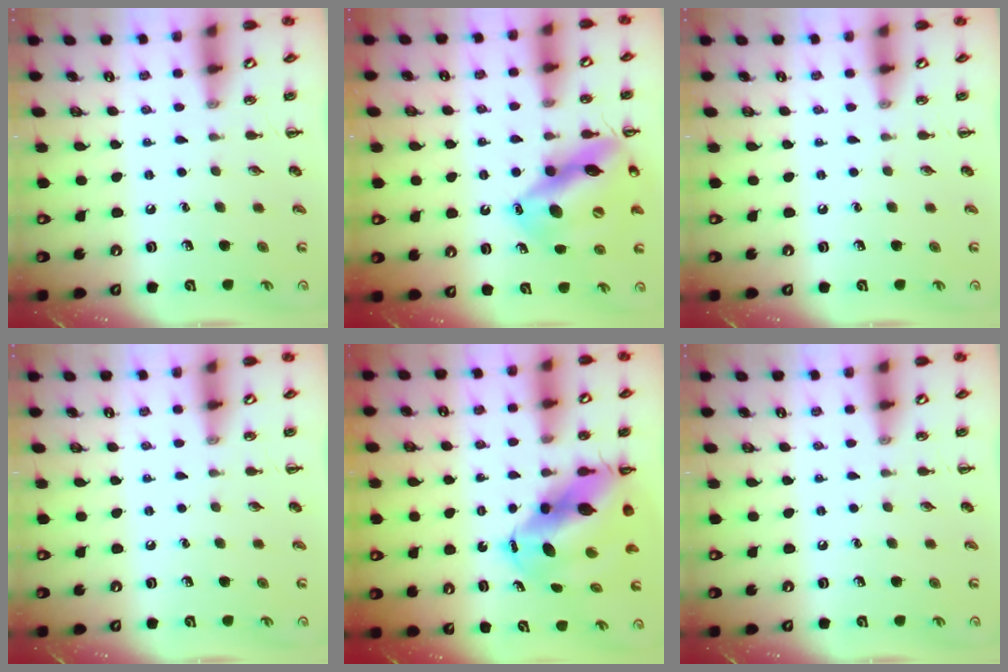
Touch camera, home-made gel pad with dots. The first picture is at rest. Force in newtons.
{"total": 16.6, "press": 16.4, "slide": 2.4}
{"total": 0.0}
{"total": 0.0}
{"total": 13.1, "press": 12.6, "slide": 3.5}
{"total": 0.0}